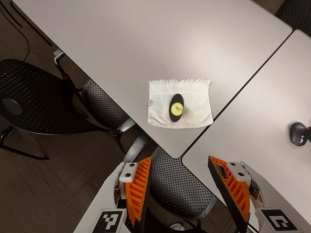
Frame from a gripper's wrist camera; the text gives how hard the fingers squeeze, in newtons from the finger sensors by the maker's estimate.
{"total": 0.0}